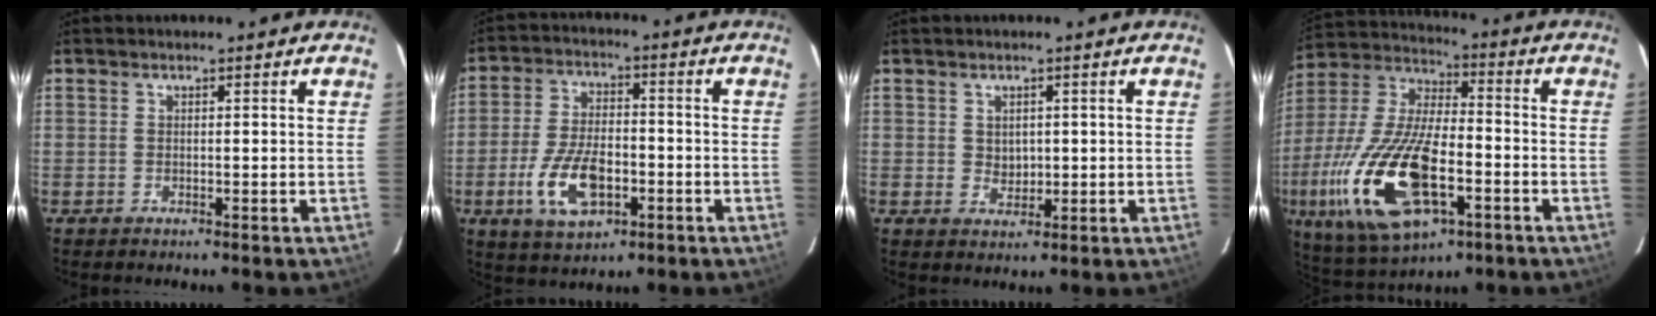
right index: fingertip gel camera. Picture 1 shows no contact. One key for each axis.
{"total": 9.4, "fx": -3.4, "fy": 4.9, "fz": 7.3, "tx": -0.154, "ty": -0.001, "tz": -0.056}
{"total": 2.4, "fx": 0.5, "fy": 2.2, "fz": 1.0, "tx": -0.012, "ty": 0.001, "tz": 0.014}
{"total": 24.0, "fx": -8.0, "fy": 10.4, "fz": 20.1, "tx": -0.438, "ty": -0.037, "tz": -0.138}